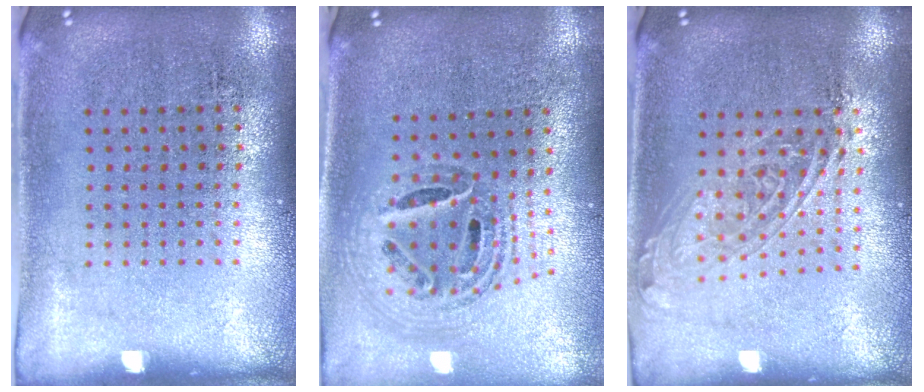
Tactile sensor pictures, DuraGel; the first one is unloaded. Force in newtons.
{"total": 1.3, "press": 1.2, "slide": 0.5}
{"total": 1.6, "press": 1.3, "slide": 0.9}